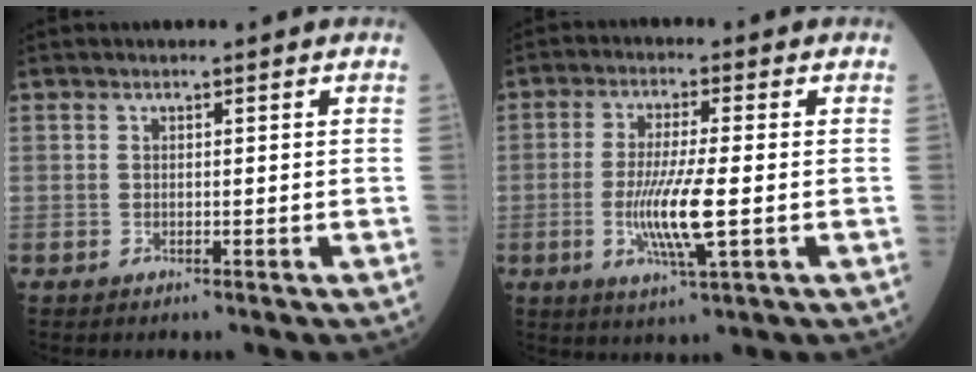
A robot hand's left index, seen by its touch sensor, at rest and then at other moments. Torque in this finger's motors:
{"motor_torque": [0.32, 0.10, 0.29, 0.11]}